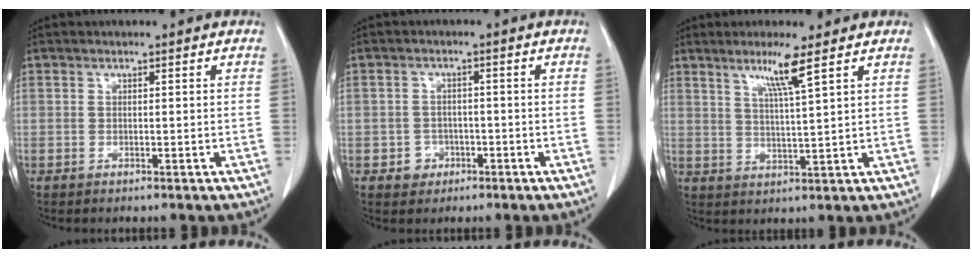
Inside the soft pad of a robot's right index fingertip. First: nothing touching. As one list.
[{"total": 2.9, "force": [-1.2, 2.6, 0.4], "torque": [0.001, 0.012, -0.012]}, {"total": 5.4, "force": [3.2, -1.1, 4.2], "torque": [-0.080, -0.007, 0.061]}]